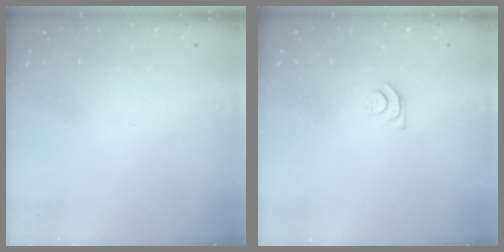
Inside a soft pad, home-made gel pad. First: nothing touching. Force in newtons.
{"total": 4.1, "press": 4.1, "slide": 0.5}